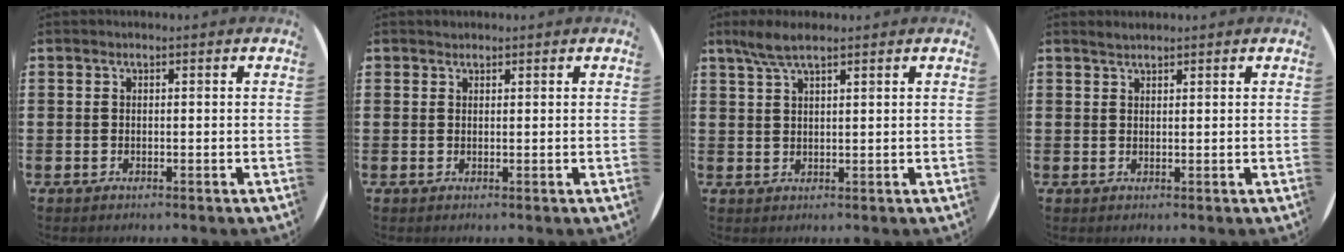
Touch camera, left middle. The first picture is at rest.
{"total": 0.6, "force": [0.6, 0.2, -0.1], "torque": [0.002, 0.003, 0.012]}
{"total": 3.9, "force": [3.0, 0.7, 2.5], "torque": [-0.054, 0.001, 0.054]}
{"total": 1.2, "force": [1.2, 0.1, 0.3], "torque": [-0.006, 0.001, 0.022]}